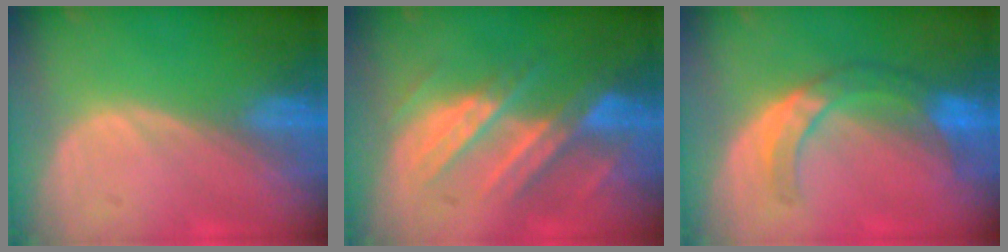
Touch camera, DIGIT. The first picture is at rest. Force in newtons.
{"total": 8.9, "press": 7.8, "slide": 4.4}
{"total": 7.2, "press": 6.4, "slide": 3.3}